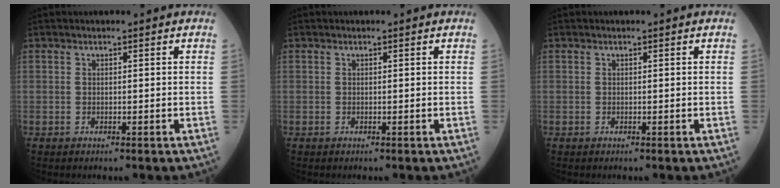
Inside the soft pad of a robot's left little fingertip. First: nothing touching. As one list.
[{"total": 0.0}, {"total": 0.0}]